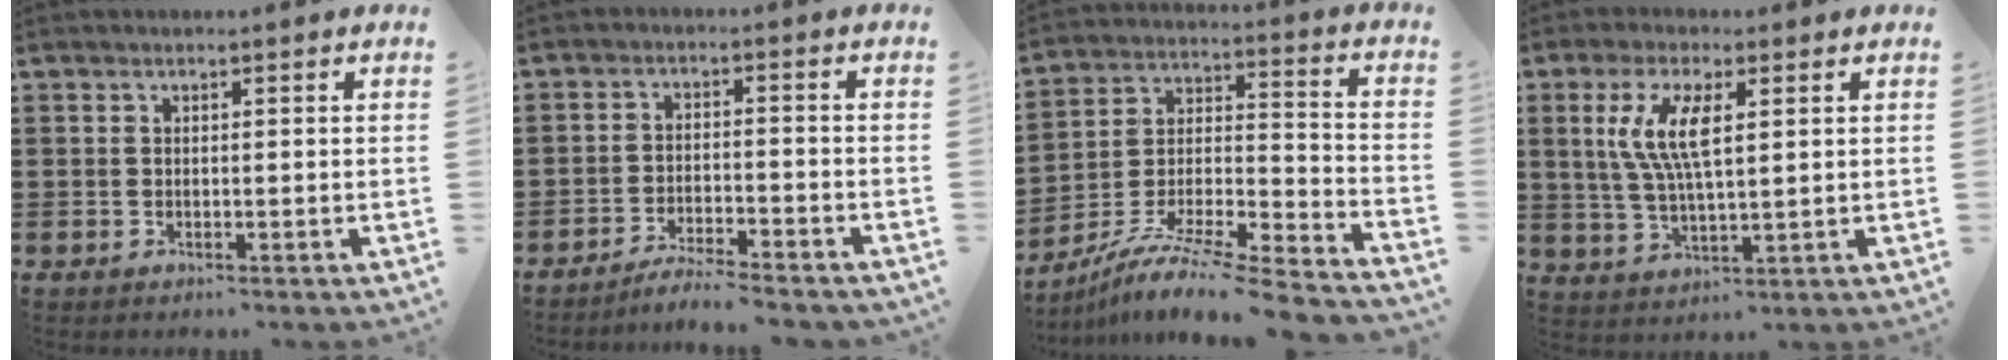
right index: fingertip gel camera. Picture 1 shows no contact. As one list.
[{"total": 3.7, "force": [-3.7, -0.1, 0.8], "torque": [-0.018, 0.002, -0.075]}, {"total": 9.3, "force": [-8.1, 0.3, 4.5], "torque": [-0.077, 0.003, -0.166]}, {"total": 7.6, "force": [2.2, 2.6, 6.8], "torque": [-0.147, 0.006, 0.034]}]